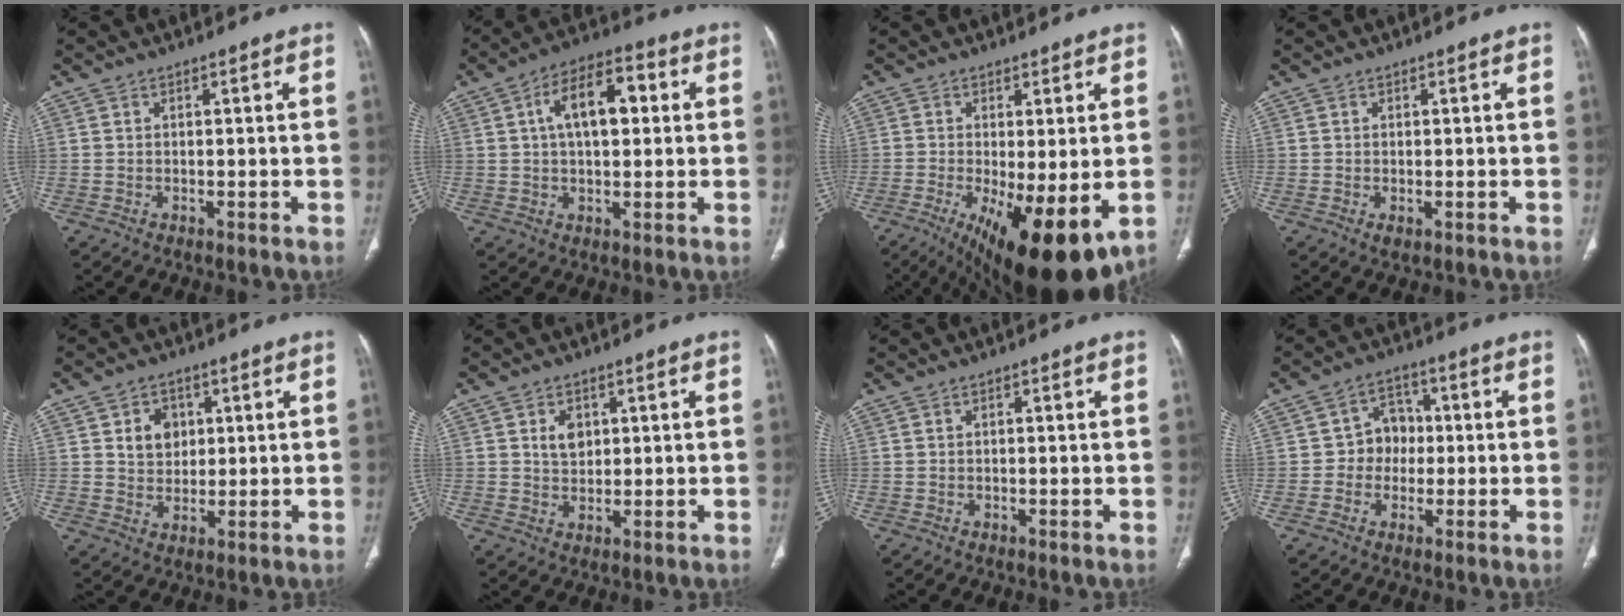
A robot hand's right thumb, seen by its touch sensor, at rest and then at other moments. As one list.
[{"total": 11.5, "force": [2.4, 6.0, 9.6], "torque": [-0.144, 0.017, 0.030]}, {"total": 16.1, "force": [-5.2, 5.4, 14.2], "torque": [-0.210, -0.029, -0.065]}, {"total": 1.3, "force": [-0.3, 0.7, 1.0], "torque": [-0.022, -0.004, -0.003]}, {"total": 5.9, "force": [1.8, 4.9, 2.8], "torque": [-0.016, -0.006, 0.031]}, {"total": 4.2, "force": [1.4, 3.1, 2.5], "torque": [-0.023, -0.007, 0.025]}, {"total": 0.0}, {"total": 6.3, "force": [-0.4, 5.6, 2.7], "torque": [-0.001, 0.018, -0.018]}]